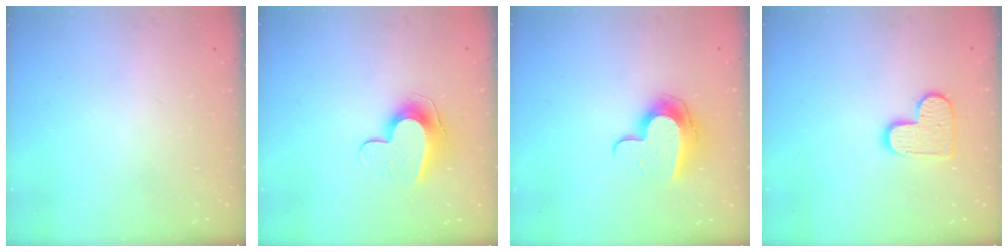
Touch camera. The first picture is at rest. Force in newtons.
{"total": 11.8, "press": 11.8, "slide": 0.6}
{"total": 11.5, "press": 11.5, "slide": 0.4}
{"total": 10.6, "press": 10.6, "slide": 0.7}